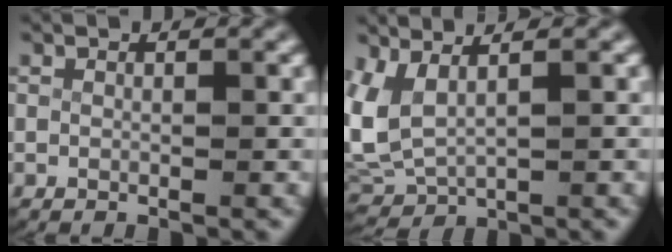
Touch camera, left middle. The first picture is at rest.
{"total": 7.3, "force": [0.7, 6.0, 4.0], "torque": [-0.132, -0.019, 0.022]}